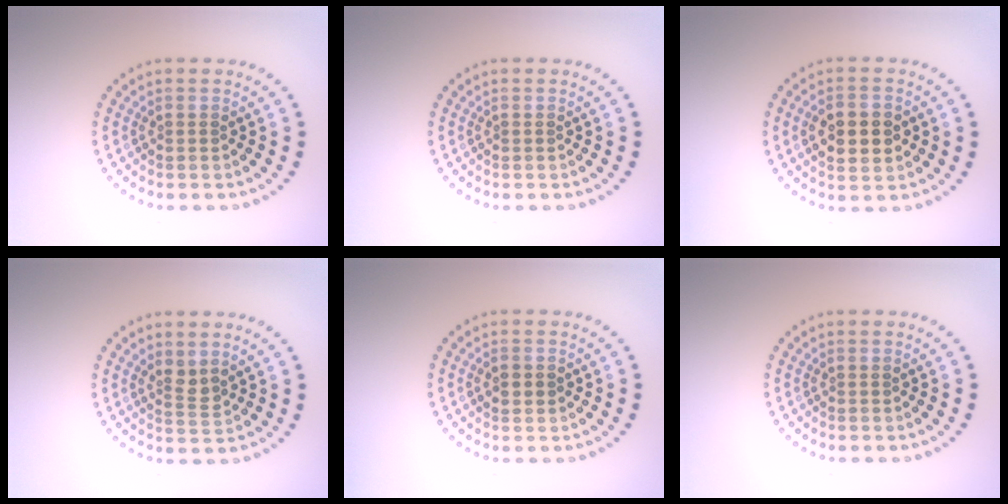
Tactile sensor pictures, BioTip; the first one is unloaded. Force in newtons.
{"total": 0.0}
{"total": 4.8, "press": 4.7, "slide": 0.1}
{"total": 1.7, "press": 1.3, "slide": 1.1}
{"total": 1.2, "press": 1.2, "slide": 0.2}
{"total": 0.0}